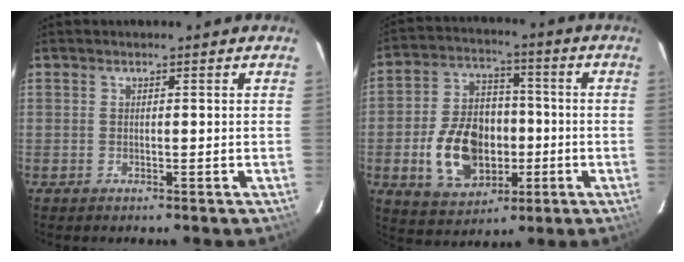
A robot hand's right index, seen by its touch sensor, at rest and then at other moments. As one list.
[{"total": 14.9, "force": [-3.6, 10.3, 10.2], "torque": [-0.219, 0.016, -0.046]}]